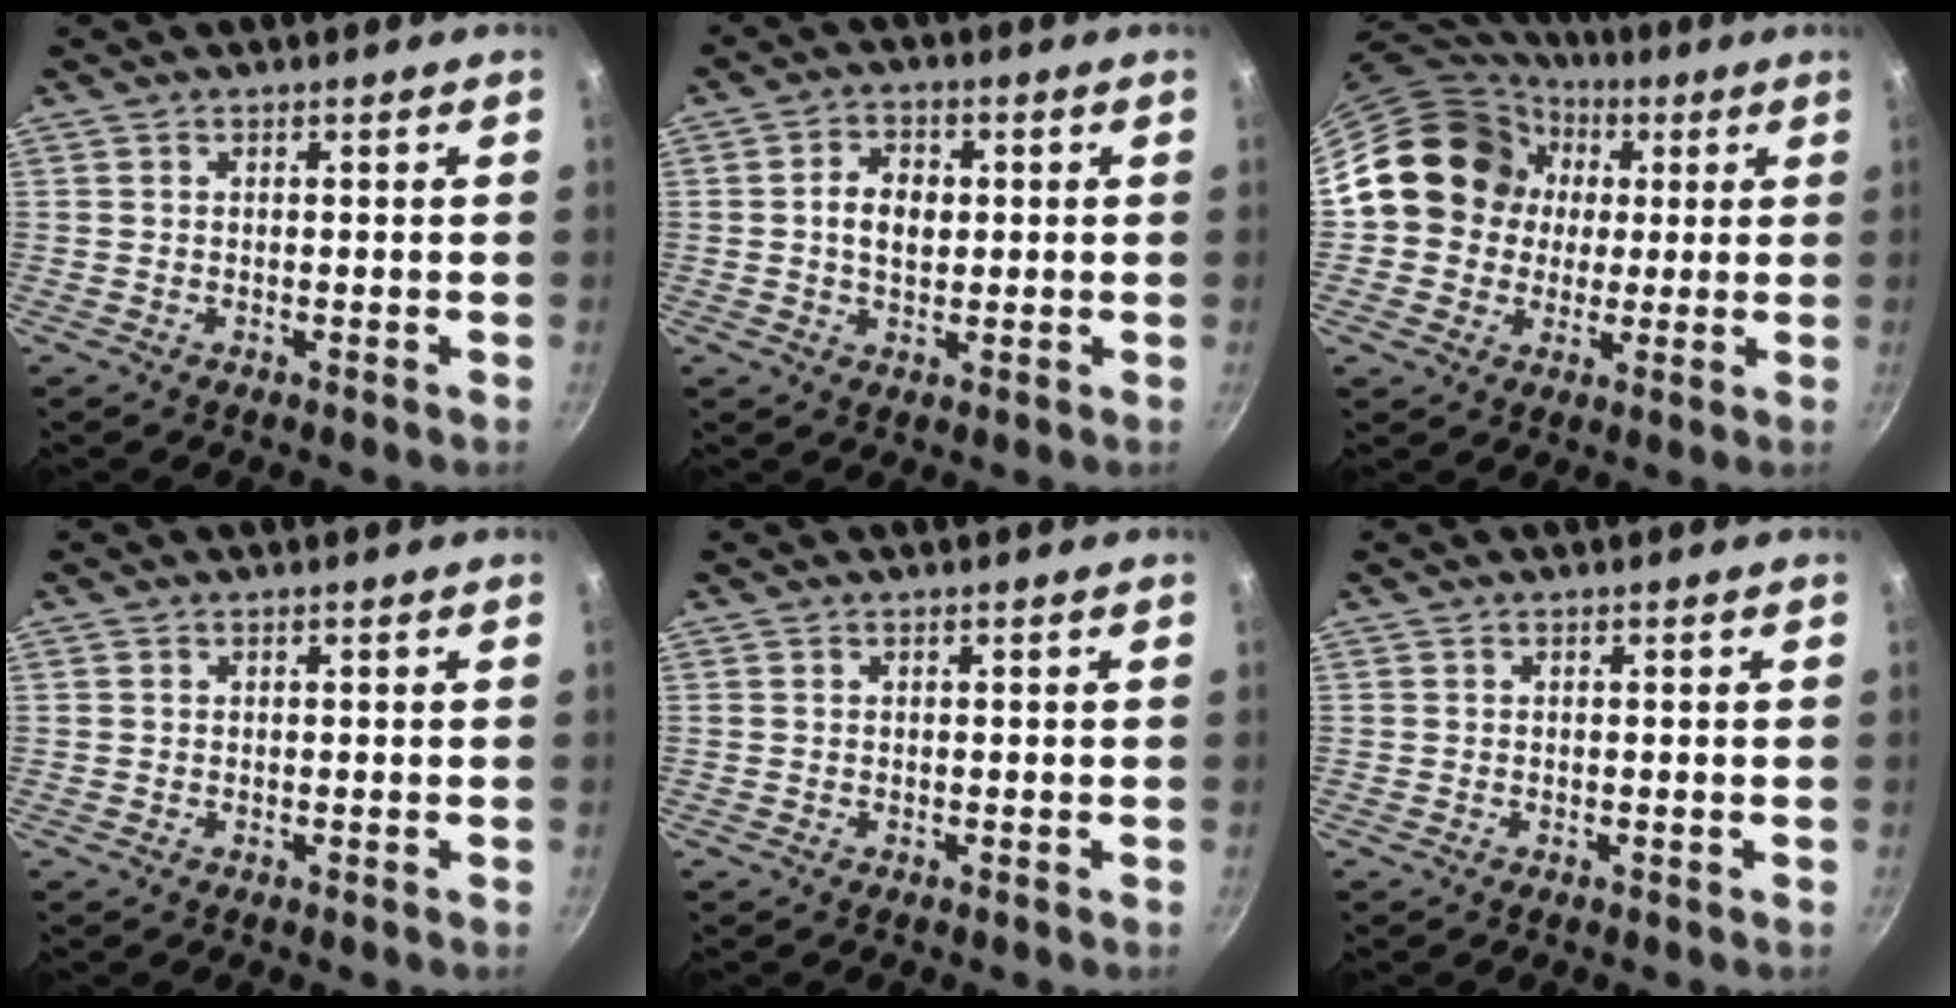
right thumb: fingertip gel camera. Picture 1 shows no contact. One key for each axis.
{"total": 6.1, "fx": 0.5, "fy": 4.3, "fz": 4.4, "tx": -0.058, "ty": 0.007, "tz": 0.004}
{"total": 15.6, "fx": 2.2, "fy": 14.1, "fz": 6.2, "tx": -0.079, "ty": 0.020, "tz": 0.027}
{"total": 0.0}
{"total": 0.0}
{"total": 0.0}